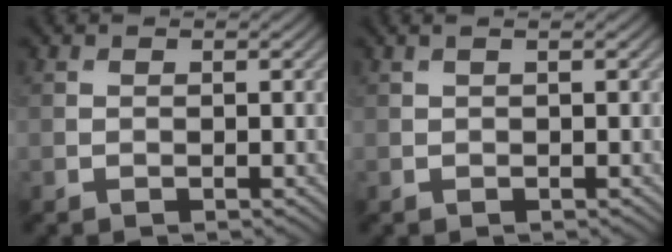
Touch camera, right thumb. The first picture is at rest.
{"total": 0.8, "force": [0.3, 0.1, 0.7], "torque": [-0.014, 0.007, 0.001]}